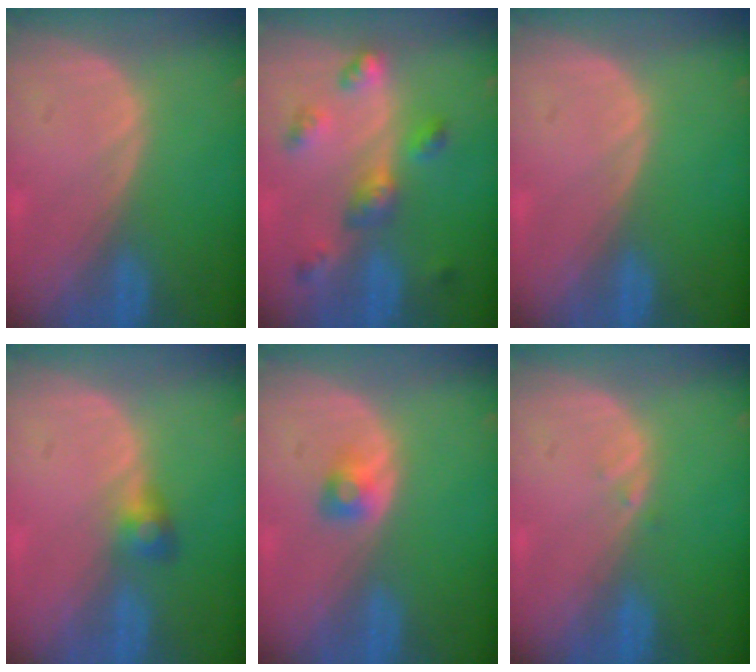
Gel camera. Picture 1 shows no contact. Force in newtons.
{"total": 6.1, "press": 5.7, "slide": 2.2}
{"total": 0.0}
{"total": 2.5, "press": 2.5, "slide": 0.2}
{"total": 2.2, "press": 2.1, "slide": 0.3}
{"total": 0.6, "press": 0.6, "slide": 0.1}